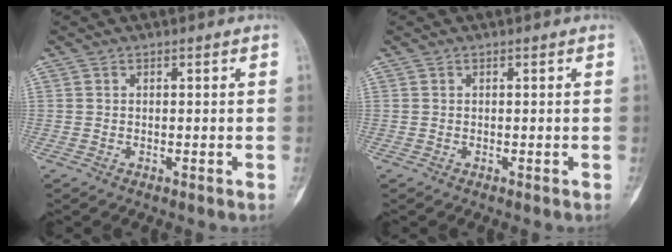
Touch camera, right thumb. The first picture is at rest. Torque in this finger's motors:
{"motor_torque": [0.38, 0.33, 0.05, -0.01, 0.00]}